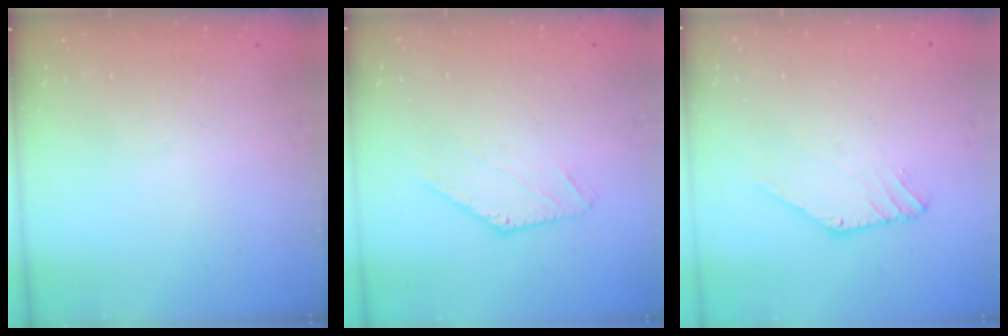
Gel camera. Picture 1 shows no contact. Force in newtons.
{"total": 0.9, "press": 0.9, "slide": 0.2}
{"total": 1.4, "press": 1.4, "slide": 0.0}